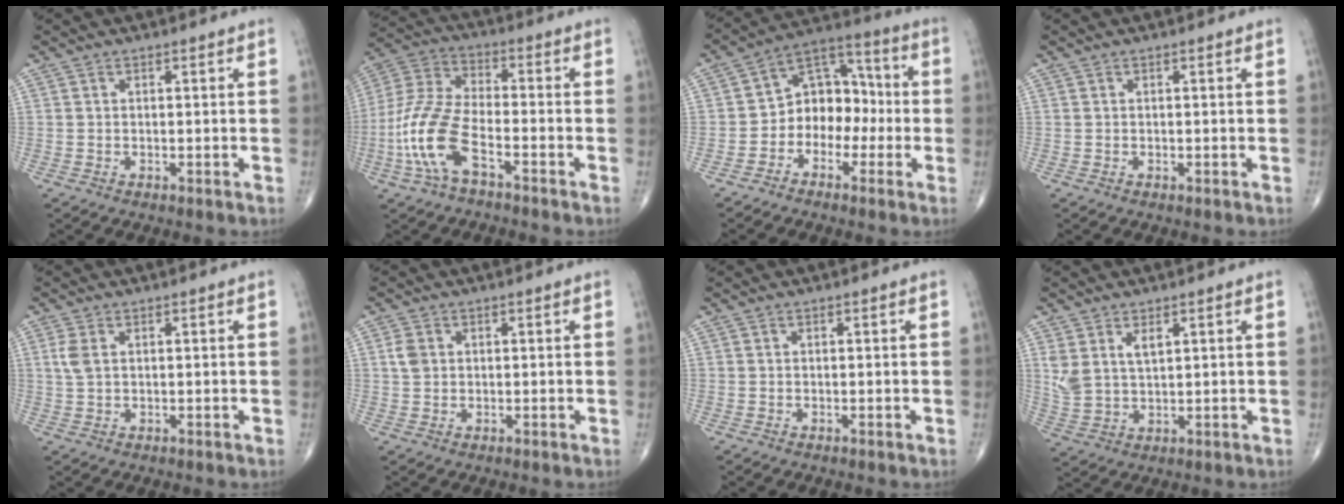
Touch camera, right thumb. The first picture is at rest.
{"total": 12.9, "force": [-5.4, 5.5, 10.4], "torque": [-0.236, 0.035, -0.108]}
{"total": 10.9, "force": [-2.2, 8.2, 6.9], "torque": [-0.067, 0.047, -0.054]}
{"total": 0.0}
{"total": 2.8, "force": [0.8, 1.6, 2.1], "torque": [-0.057, 0.005, 0.018]}
{"total": 2.6, "force": [0.6, 2.1, 1.5], "torque": [-0.027, 0.003, 0.012]}
{"total": 0.0}
{"total": 5.8, "force": [2.6, 3.1, 4.2], "torque": [-0.085, -0.011, 0.062]}